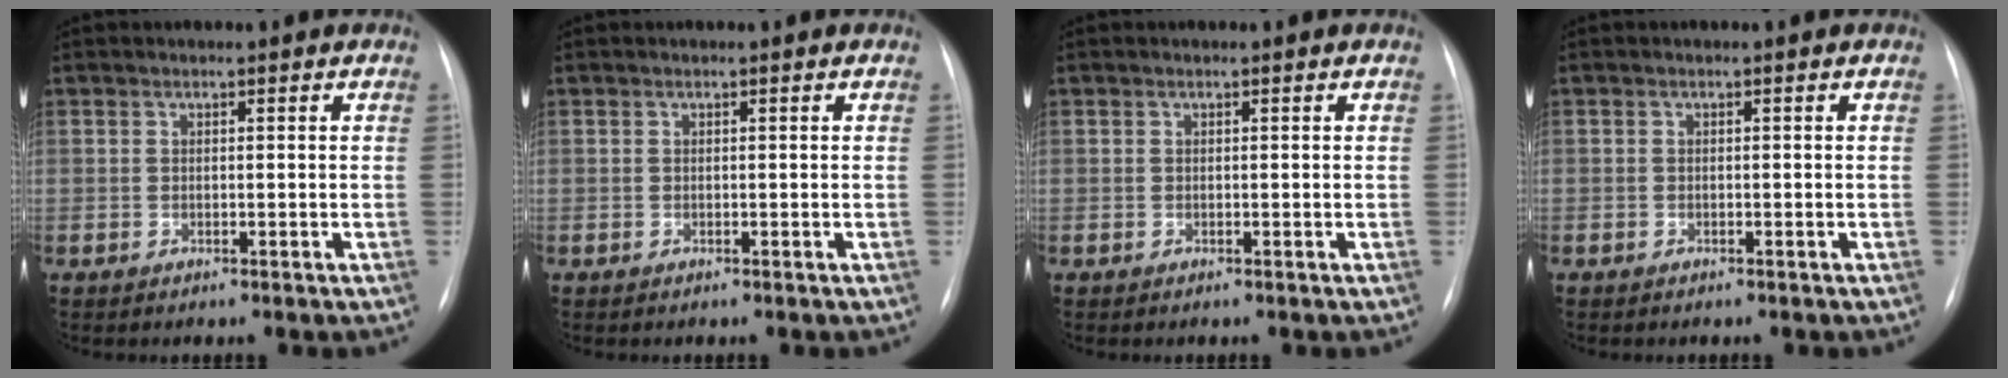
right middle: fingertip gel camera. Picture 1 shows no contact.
{"total": 0.0}
{"total": 0.0}
{"total": 0.0}